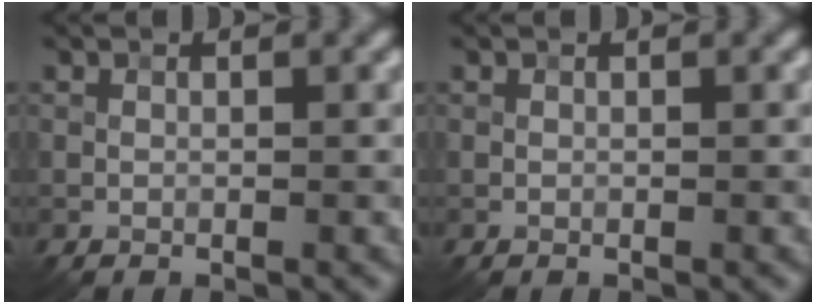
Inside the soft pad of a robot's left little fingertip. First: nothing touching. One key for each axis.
{"total": 0.0}